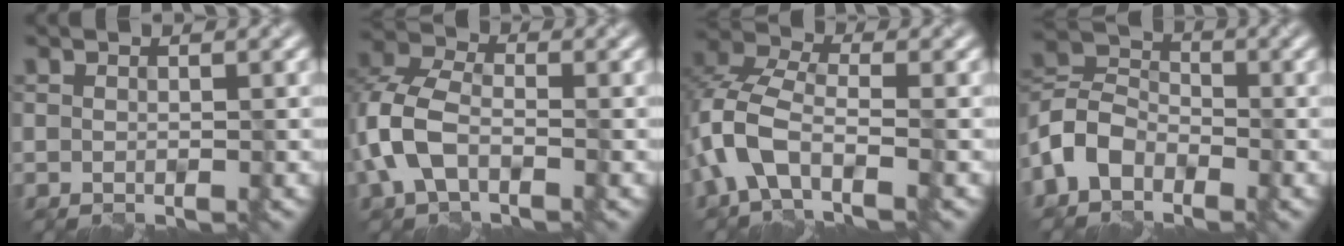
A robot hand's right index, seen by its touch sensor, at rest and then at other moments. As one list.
[{"total": 5.3, "force": [-1.7, 3.4, 3.7], "torque": [-0.097, 0.004, -0.043]}, {"total": 6.3, "force": [-2.8, 3.0, 4.7], "torque": [-0.110, 0.005, -0.066]}, {"total": 4.9, "force": [-2.8, 3.3, 2.3], "torque": [-0.050, 0.007, -0.068]}]